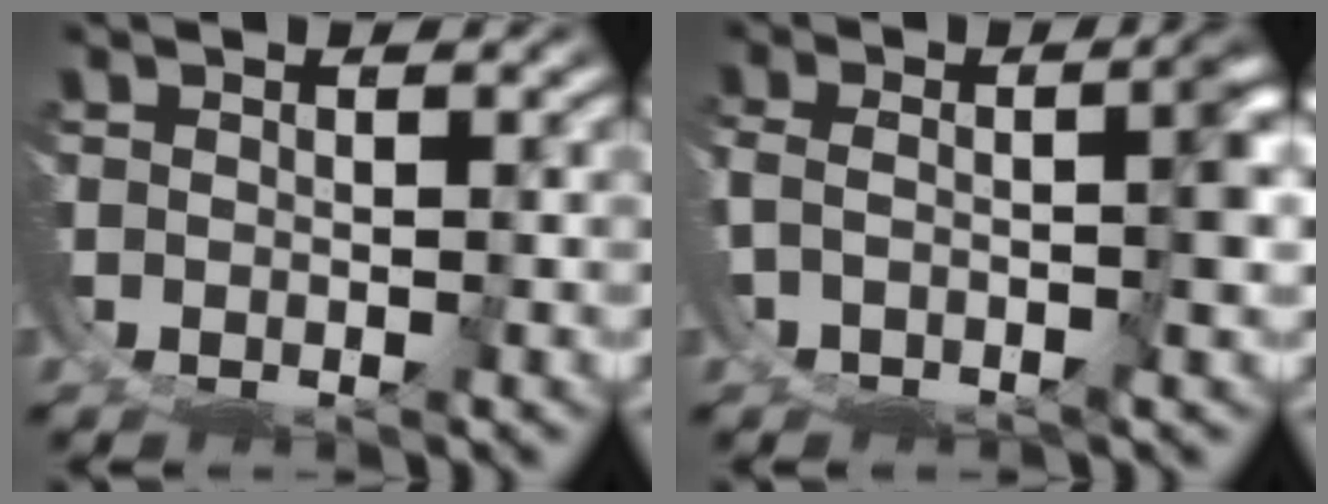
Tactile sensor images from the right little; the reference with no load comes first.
{"total": 5.6, "force": [-1.3, 2.6, 4.9], "torque": [-0.077, -0.012, -0.013]}